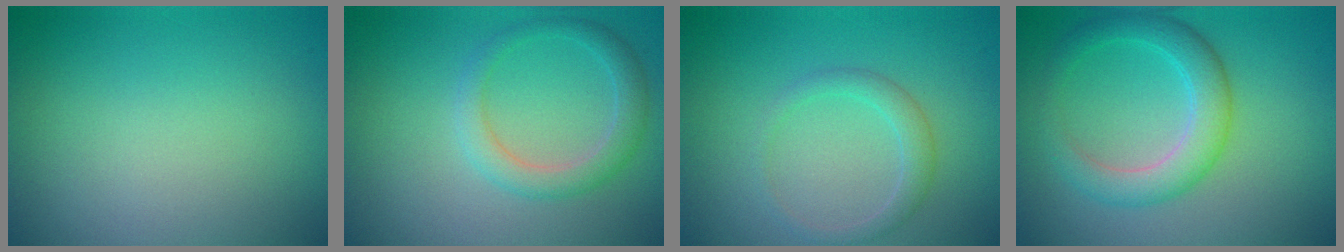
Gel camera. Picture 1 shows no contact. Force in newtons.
{"total": 2.7, "press": 2.7, "slide": 0.2}
{"total": 1.8, "press": 1.8, "slide": 0.0}
{"total": 4.0, "press": 4.0, "slide": 0.1}